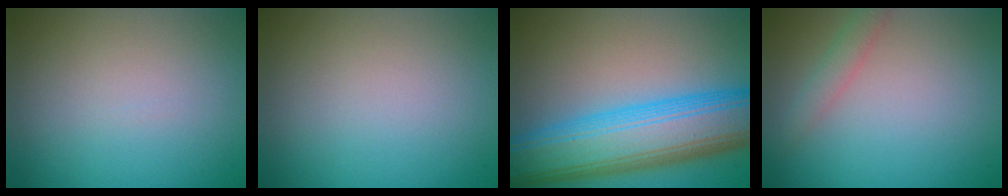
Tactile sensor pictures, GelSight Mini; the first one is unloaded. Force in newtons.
{"total": 0.0}
{"total": 11.4, "press": 11.4, "slide": 0.2}
{"total": 1.7, "press": 1.7, "slide": 0.0}